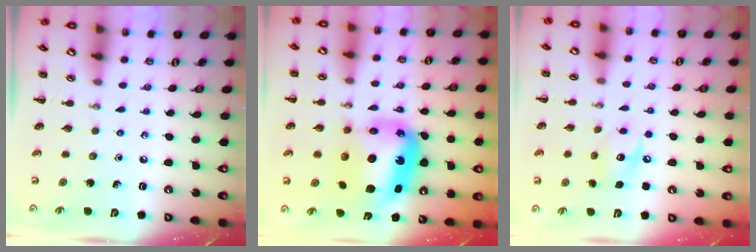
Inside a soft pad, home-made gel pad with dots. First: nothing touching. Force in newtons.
{"total": 14.2, "press": 13.6, "slide": 4.0}
{"total": 9.1, "press": 9.1, "slide": 0.8}